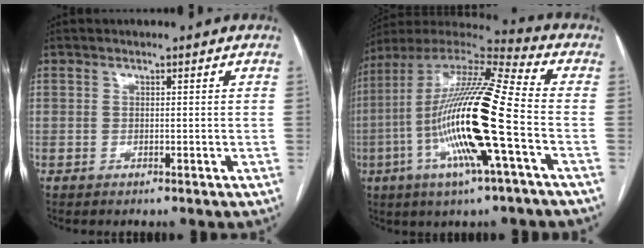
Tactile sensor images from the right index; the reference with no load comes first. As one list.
[{"total": 21.3, "force": [-4.9, 1.1, 20.7], "torque": [-0.414, -0.012, -0.097]}]